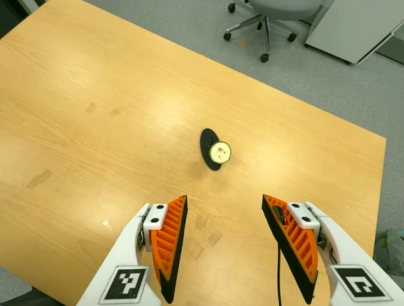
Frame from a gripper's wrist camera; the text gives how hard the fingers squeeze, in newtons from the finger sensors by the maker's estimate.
{"total": 0.0}